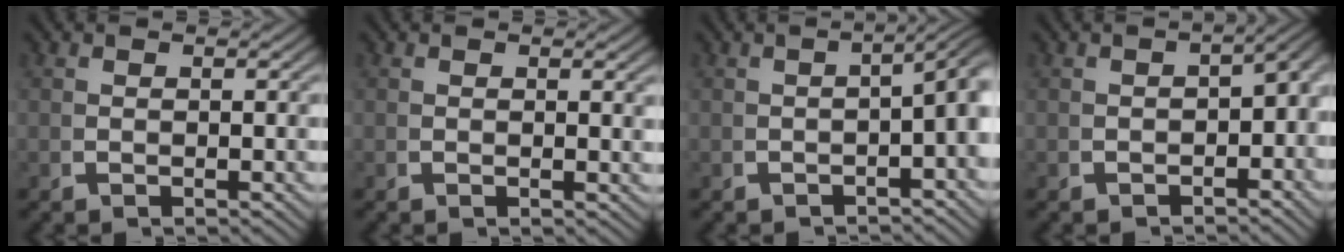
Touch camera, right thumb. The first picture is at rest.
{"total": 0.6, "force": [0.3, 0.1, 0.5], "torque": [-0.006, -0.004, 0.003]}
{"total": 4.9, "force": [-0.5, 2.3, 4.3], "torque": [-0.047, 0.008, -0.012]}
{"total": 3.3, "force": [-1.2, 2.1, 2.2], "torque": [-0.020, 0.000, -0.018]}